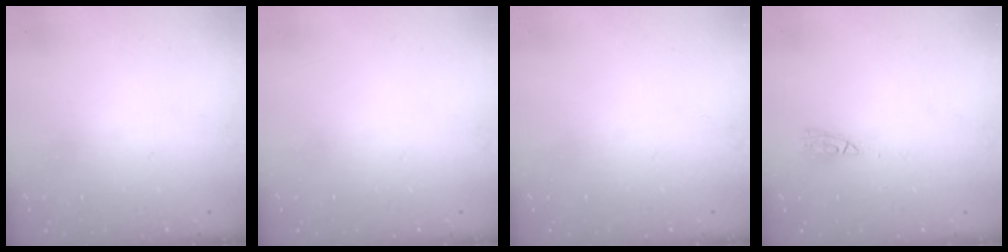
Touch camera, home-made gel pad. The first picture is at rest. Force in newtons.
{"total": 0.0}
{"total": 0.0}
{"total": 5.4, "press": 5.4, "slide": 0.5}